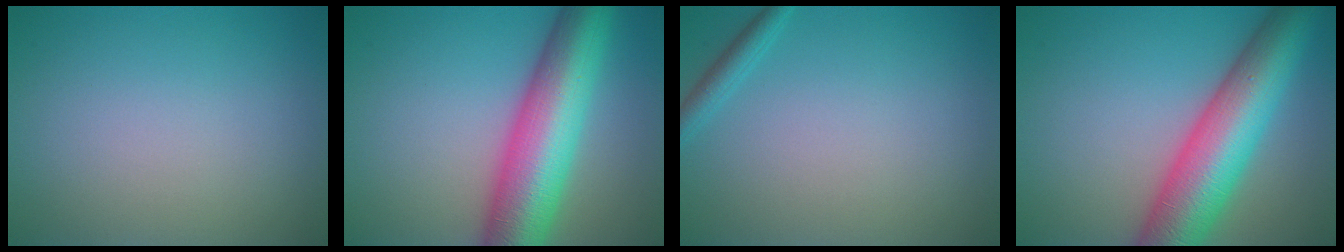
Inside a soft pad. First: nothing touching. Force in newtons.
{"total": 11.2, "press": 11.2, "slide": 0.3}
{"total": 1.5, "press": 1.5, "slide": 0.2}
{"total": 10.8, "press": 10.8, "slide": 0.3}